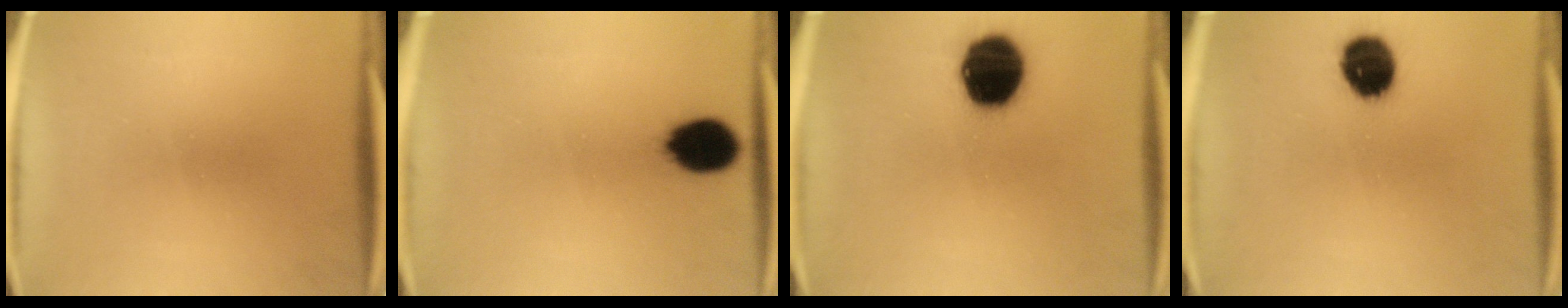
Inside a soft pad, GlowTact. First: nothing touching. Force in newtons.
{"total": 10.3}
{"total": 17.2}
{"total": 10.2}